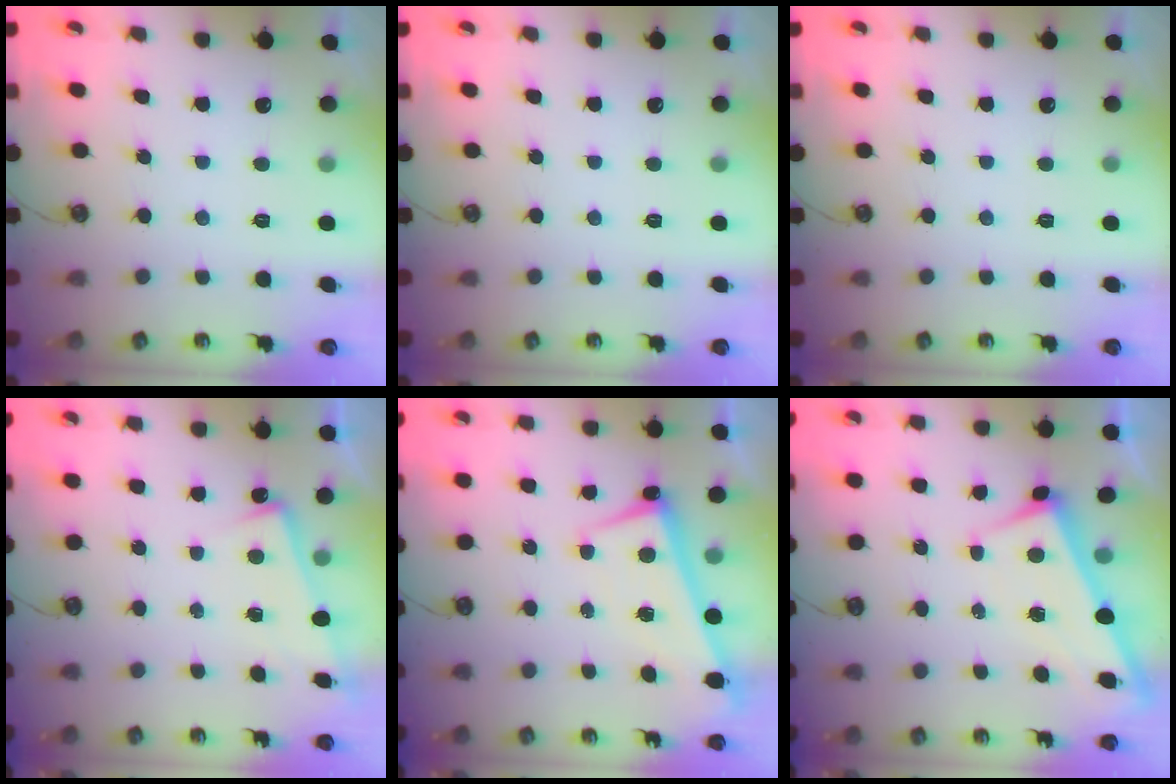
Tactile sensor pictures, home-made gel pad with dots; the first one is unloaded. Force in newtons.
{"total": 0.0}
{"total": 0.0}
{"total": 6.8, "press": 6.8, "slide": 0.5}
{"total": 1.3, "press": 1.1, "slide": 0.8}
{"total": 2.9, "press": 2.9, "slide": 0.0}